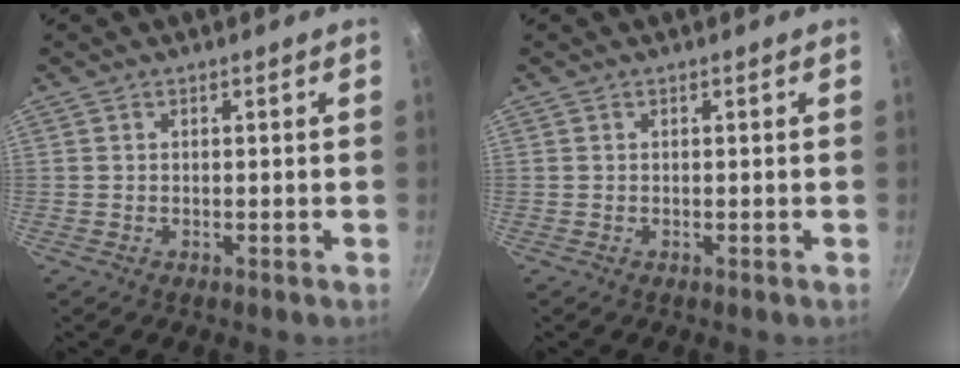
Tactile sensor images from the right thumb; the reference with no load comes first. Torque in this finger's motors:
{"motor_torque": [0.00, 0.00, 0.00, 0.00, 0.01]}